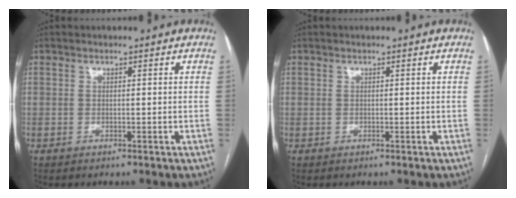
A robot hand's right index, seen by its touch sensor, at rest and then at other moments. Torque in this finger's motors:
{"motor_torque": [0.00, 0.00, 0.00, 0.00]}